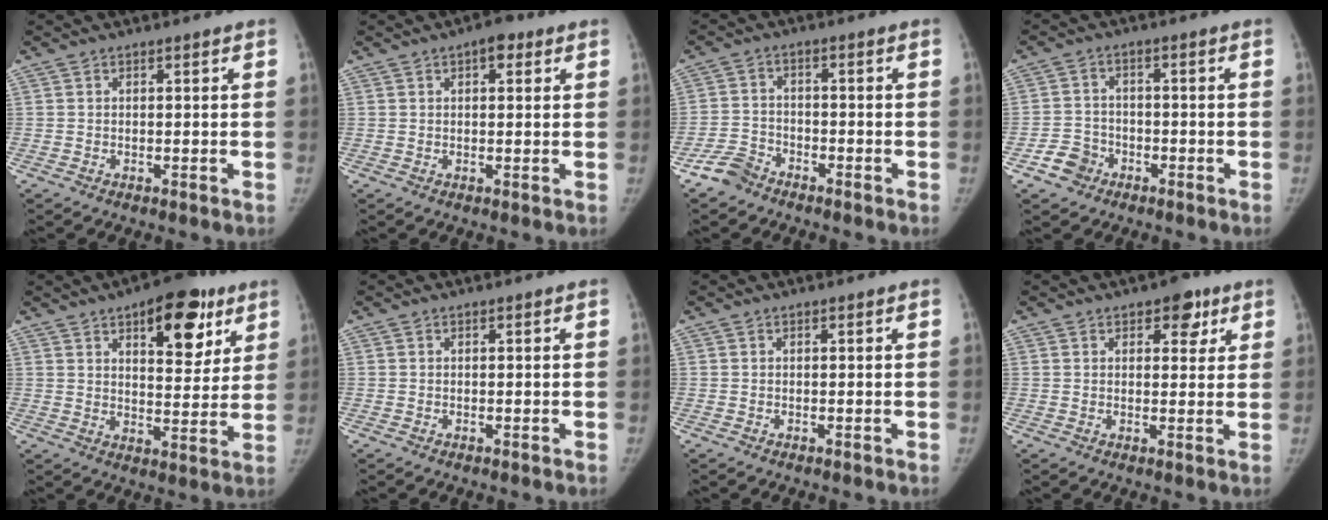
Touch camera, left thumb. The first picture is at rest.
{"total": 3.3, "force": [1.6, 1.7, 2.3], "torque": [-0.017, 0.001, 0.014]}
{"total": 4.7, "force": [-3.8, 2.5, 0.9], "torque": [-0.013, 0.015, -0.082]}
{"total": 4.8, "force": [-2.8, 3.9, 0.9], "torque": [0.002, 0.023, -0.051]}
{"total": 14.7, "force": [7.7, 6.8, 10.5], "torque": [-0.092, -0.029, 0.106]}
{"total": 0.0}
{"total": 0.0}
{"total": 5.0, "force": [2.7, 3.0, 3.0], "torque": [-0.006, -0.008, 0.030]}